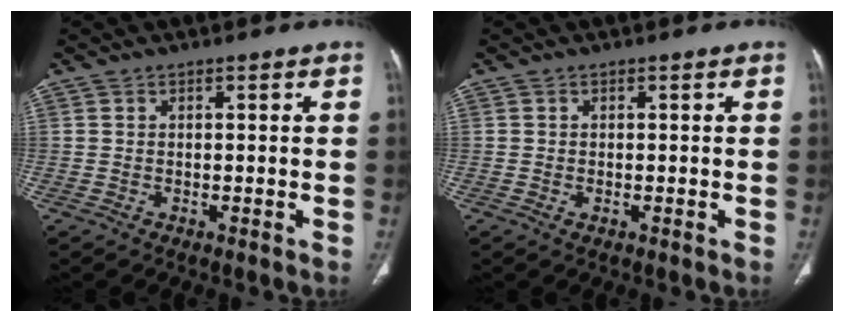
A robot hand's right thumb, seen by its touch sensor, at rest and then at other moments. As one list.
[{"total": 0.7, "force": [-0.2, 0.4, 0.6], "torque": [-0.011, 0.000, -0.002]}]